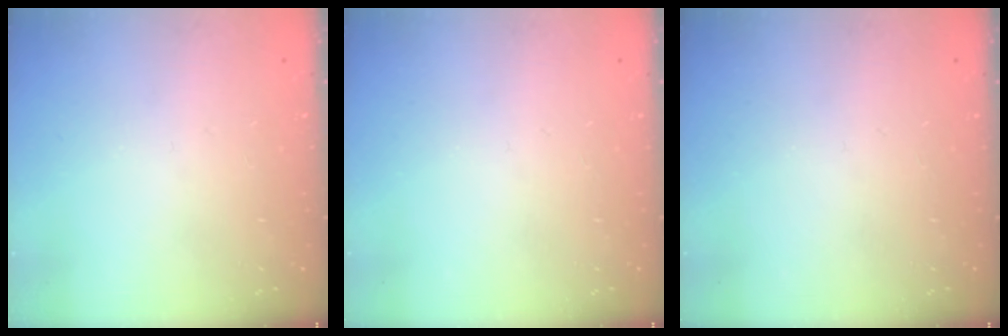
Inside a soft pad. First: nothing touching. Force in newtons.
{"total": 0.0}
{"total": 0.0}